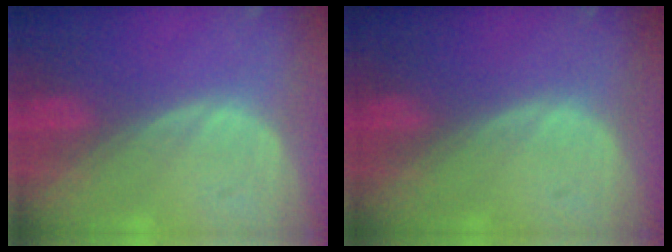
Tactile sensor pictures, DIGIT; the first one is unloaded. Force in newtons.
{"total": 0.0}